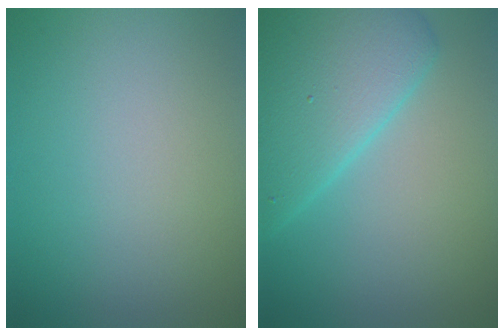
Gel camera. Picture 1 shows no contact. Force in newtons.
{"total": 7.3, "press": 7.3, "slide": 0.3}